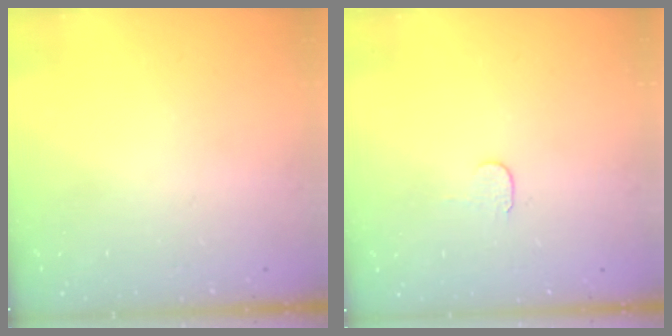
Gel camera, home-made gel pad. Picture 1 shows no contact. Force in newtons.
{"total": 3.9, "press": 3.8, "slide": 0.4}